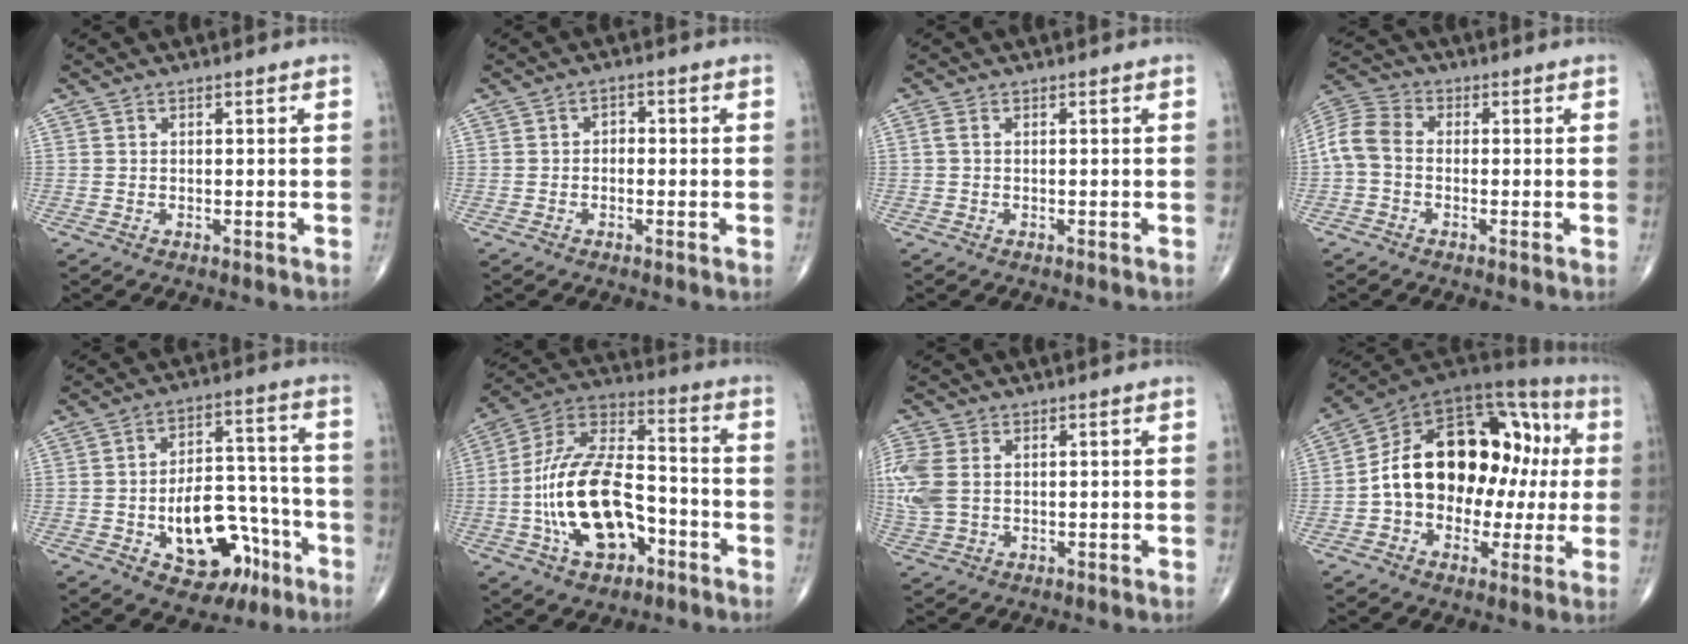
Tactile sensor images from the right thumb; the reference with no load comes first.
{"total": 1.9, "force": [-0.3, 1.5, 1.2], "torque": [-0.006, 0.009, -0.013]}
{"total": 1.0, "force": [0.1, 0.5, 0.8], "torque": [-0.022, 0.002, -0.001]}
{"total": 7.0, "force": [-0.8, 4.9, 4.9], "torque": [-0.096, 0.019, -0.034]}
{"total": 16.5, "force": [-6.7, 9.9, 11.4], "torque": [-0.124, 0.056, -0.088]}
{"total": 20.4, "force": [-5.6, 11.2, 16.2], "torque": [-0.288, 0.045, -0.099]}
{"total": 8.2, "force": [0.9, 5.6, 6.0], "torque": [-0.169, 0.009, 0.026]}
{"total": 23.5, "force": [0.6, 15.4, 17.7], "torque": [-0.247, 0.061, 0.009]}